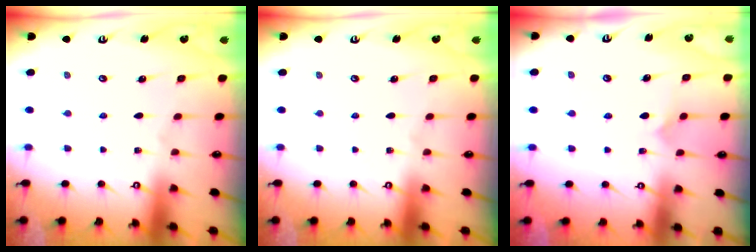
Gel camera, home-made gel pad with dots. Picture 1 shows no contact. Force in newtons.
{"total": 0.0}
{"total": 4.4, "press": 4.4, "slide": 0.2}